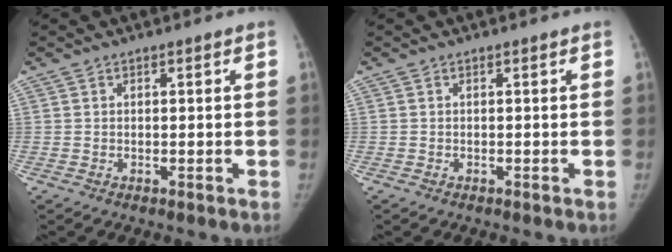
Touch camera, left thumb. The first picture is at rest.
{"total": 0.0}